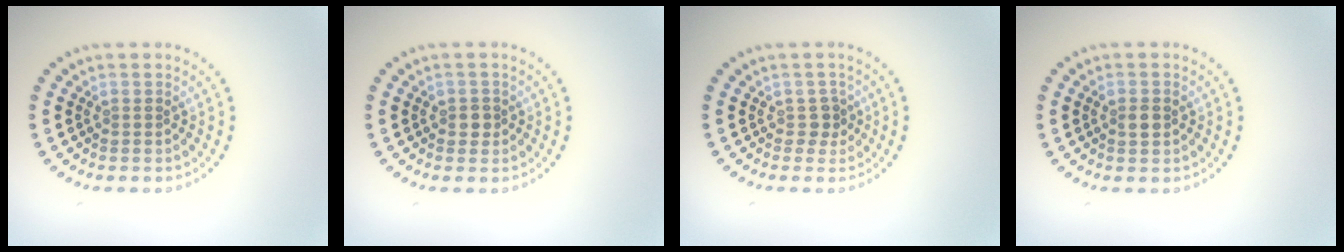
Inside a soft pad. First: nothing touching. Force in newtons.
{"total": 1.1, "press": 1.0, "slide": 0.5}
{"total": 1.3, "press": 1.0, "slide": 0.8}
{"total": 1.3, "press": 1.3, "slide": 0.2}